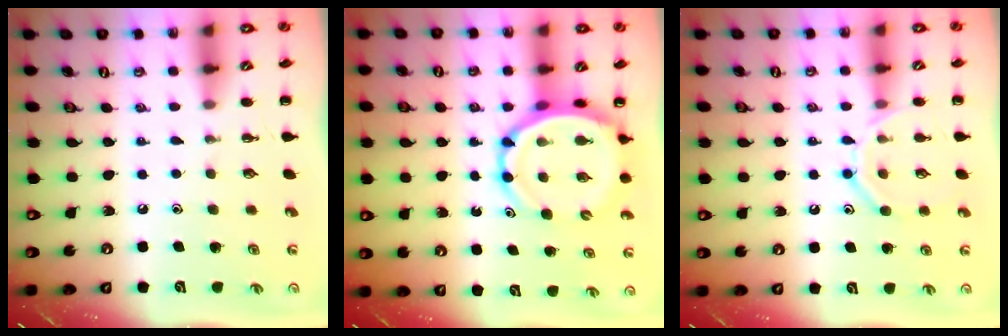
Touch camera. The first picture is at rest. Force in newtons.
{"total": 8.9, "press": 8.4, "slide": 2.9}
{"total": 11.3, "press": 11.3, "slide": 1.1}